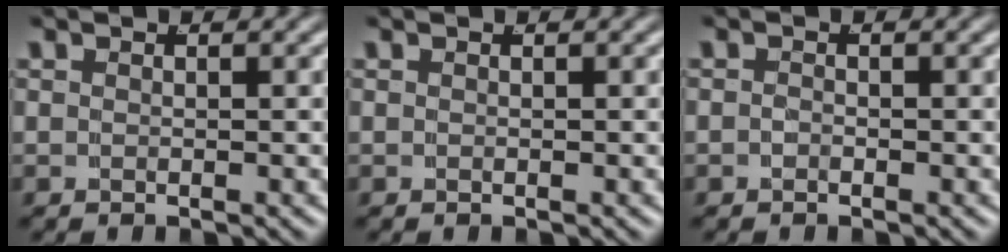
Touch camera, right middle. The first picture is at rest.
{"total": 0.0}
{"total": 0.5, "force": [-0.5, 0.2, 0.1], "torque": [-0.007, -0.008, -0.006]}